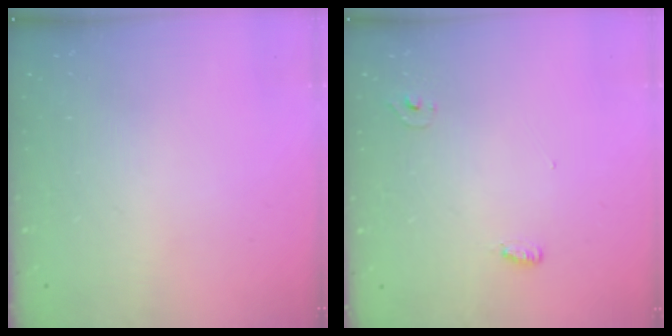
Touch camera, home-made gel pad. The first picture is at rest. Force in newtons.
{"total": 3.4, "press": 3.1, "slide": 1.3}